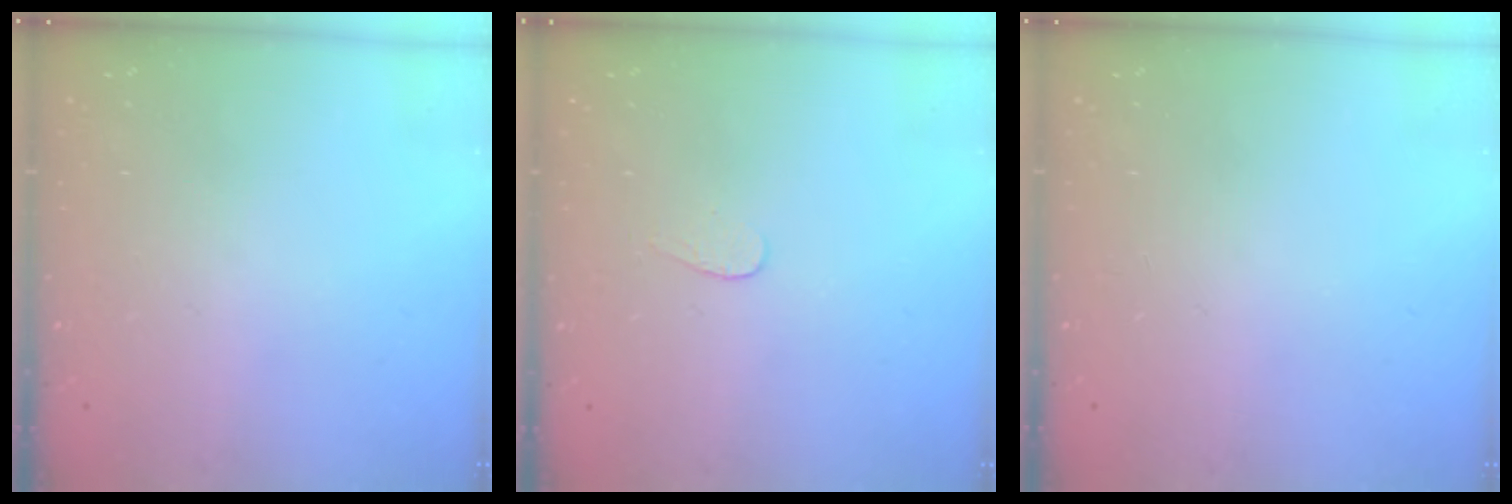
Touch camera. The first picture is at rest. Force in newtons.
{"total": 3.0, "press": 3.0, "slide": 0.3}
{"total": 0.0}